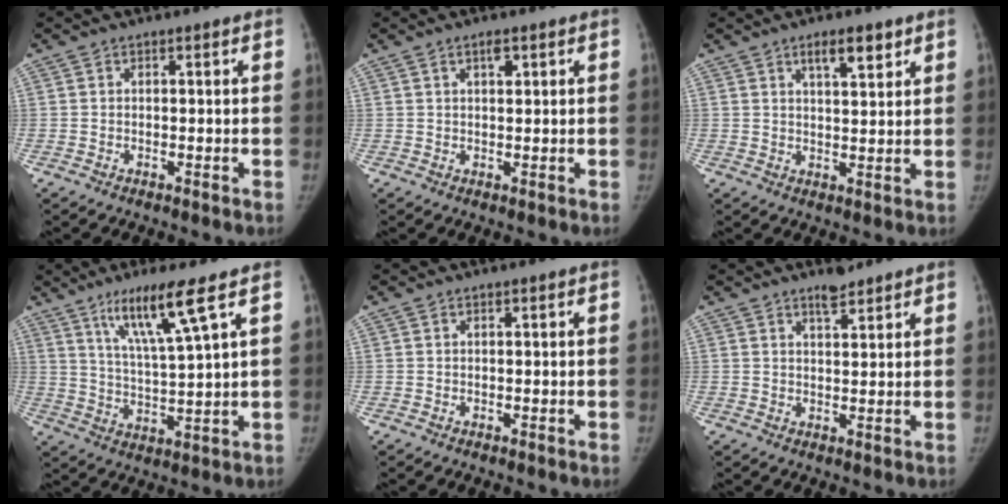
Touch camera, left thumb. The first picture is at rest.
{"total": 2.0, "force": [1.2, 0.6, 1.5], "torque": [-0.019, -0.005, 0.019]}
{"total": 5.6, "force": [3.4, 1.8, 4.1], "torque": [-0.052, -0.020, 0.054]}
{"total": 10.7, "force": [6.2, 0.0, 8.7], "torque": [-0.161, -0.035, 0.120]}
{"total": 0.0}
{"total": 3.5, "force": [2.9, 1.1, 1.7], "torque": [-0.019, -0.022, 0.047]}